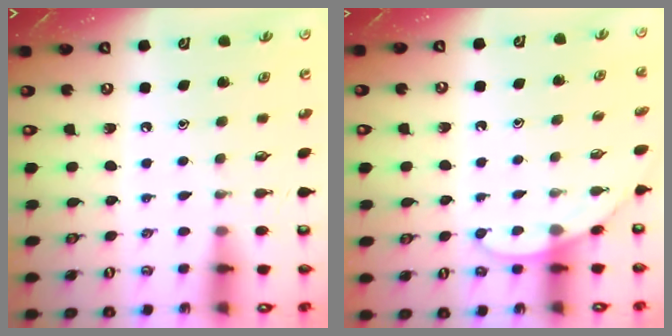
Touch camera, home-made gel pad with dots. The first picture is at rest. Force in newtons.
{"total": 6.6, "press": 6.6, "slide": 0.2}